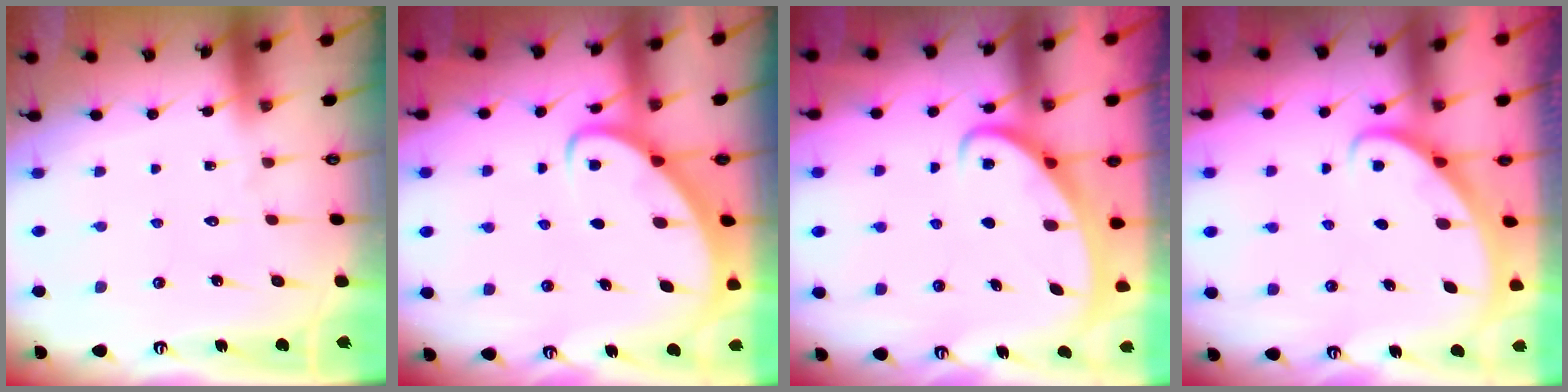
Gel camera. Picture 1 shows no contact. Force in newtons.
{"total": 3.0, "press": 3.0, "slide": 0.3}
{"total": 2.3, "press": 2.3, "slide": 0.3}
{"total": 2.7, "press": 2.7, "slide": 0.1}